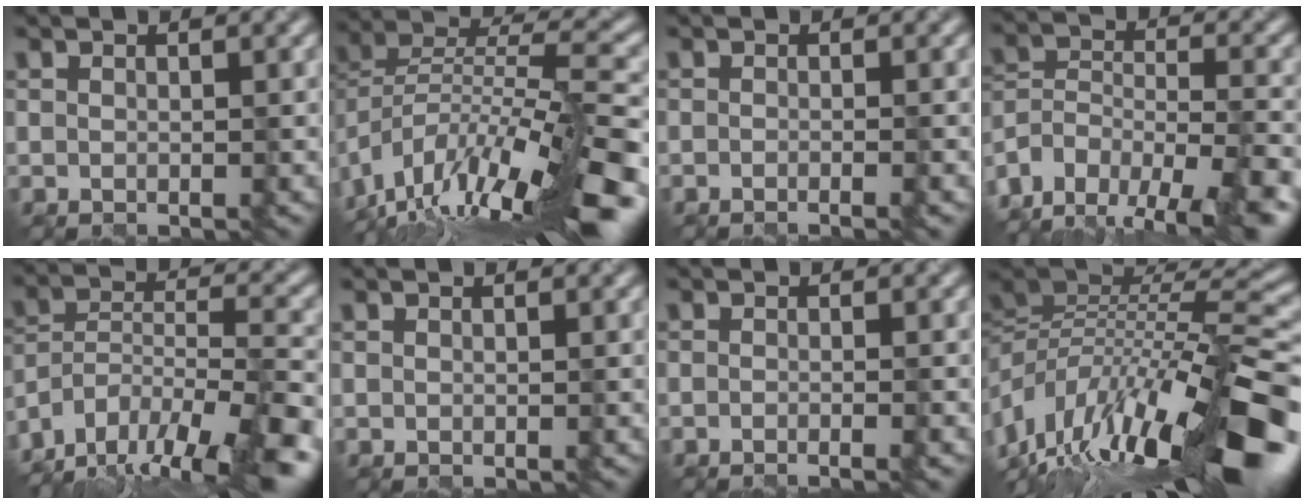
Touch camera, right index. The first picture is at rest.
{"total": 14.7, "force": [-9.7, 3.9, 10.4], "torque": [-0.184, 0.022, -0.154]}
{"total": 2.2, "force": [-0.8, 1.0, 1.8], "torque": [0.001, -0.002, -0.021]}
{"total": 15.0, "force": [-11.7, 7.2, 6.2], "torque": [-0.129, -0.001, -0.155]}
{"total": 17.4, "force": [-14.5, 5.1, 8.2], "torque": [-0.145, 0.001, -0.216]}
{"total": 0.0}
{"total": 2.5, "force": [-1.1, 1.0, 1.9], "torque": [0.000, -0.002, -0.024]}
{"total": 16.1, "force": [-4.7, 5.8, 14.3], "torque": [-0.254, 0.025, -0.082]}